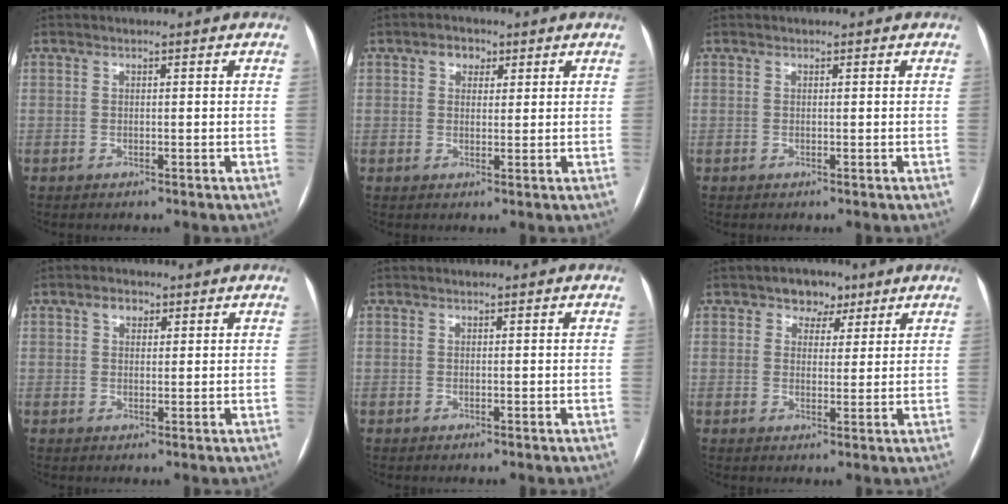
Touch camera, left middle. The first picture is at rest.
{"total": 2.8, "force": [1.4, 2.1, 1.3], "torque": [-0.021, 0.012, 0.022]}
{"total": 0.0}
{"total": 2.3, "force": [1.2, 1.6, 1.1], "torque": [-0.022, 0.009, 0.021]}
{"total": 0.0}
{"total": 4.2, "force": [2.5, 3.0, 1.4], "torque": [-0.010, 0.008, 0.035]}